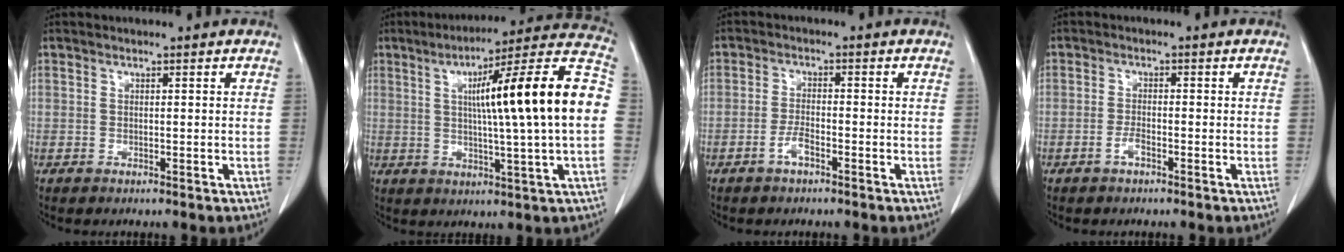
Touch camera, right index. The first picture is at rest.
{"total": 20.0, "force": [2.0, -0.3, 19.9], "torque": [-0.281, 0.027, 0.018]}
{"total": 2.7, "force": [-1.6, 0.6, 2.0], "torque": [-0.040, 0.002, -0.034]}
{"total": 1.8, "force": [-1.1, 0.4, 1.4], "torque": [-0.028, 0.001, -0.022]}